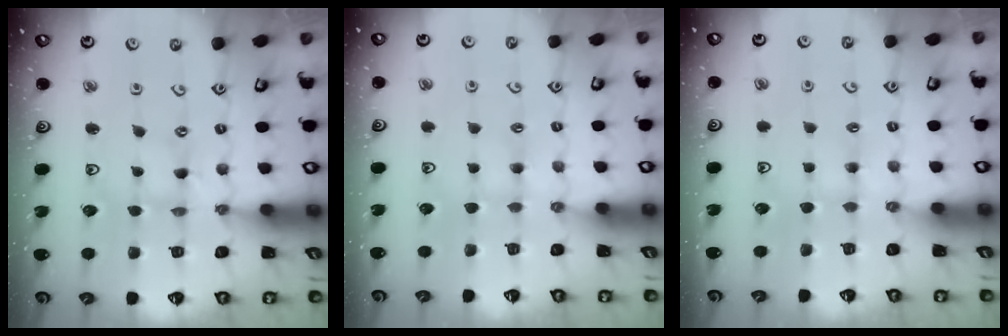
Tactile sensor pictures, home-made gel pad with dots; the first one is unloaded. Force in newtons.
{"total": 2.3, "press": 2.2, "slide": 0.5}
{"total": 2.4, "press": 2.4, "slide": 0.4}